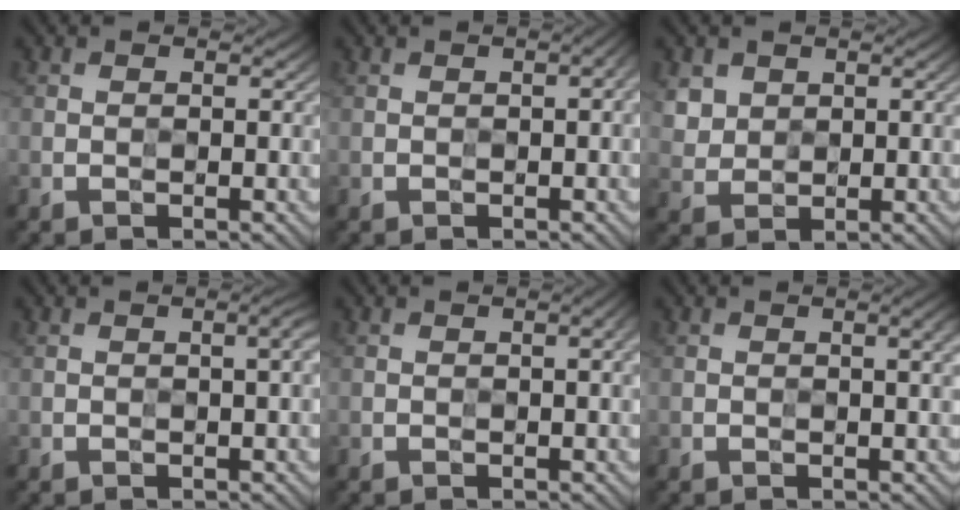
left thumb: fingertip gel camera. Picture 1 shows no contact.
{"total": 1.7, "force": [-0.1, 0.4, 1.7], "torque": [-0.027, 0.003, -0.003]}
{"total": 3.5, "force": [1.9, 2.8, 1.1], "torque": [-0.045, -0.012, 0.043]}
{"total": 2.3, "force": [0.5, 0.5, 2.2], "torque": [-0.029, 0.008, 0.003]}
{"total": 2.0, "force": [0.3, 0.4, 1.9], "torque": [-0.026, 0.006, 0.004]}
{"total": 2.3, "force": [0.7, 0.4, 2.1], "torque": [-0.031, 0.006, 0.009]}